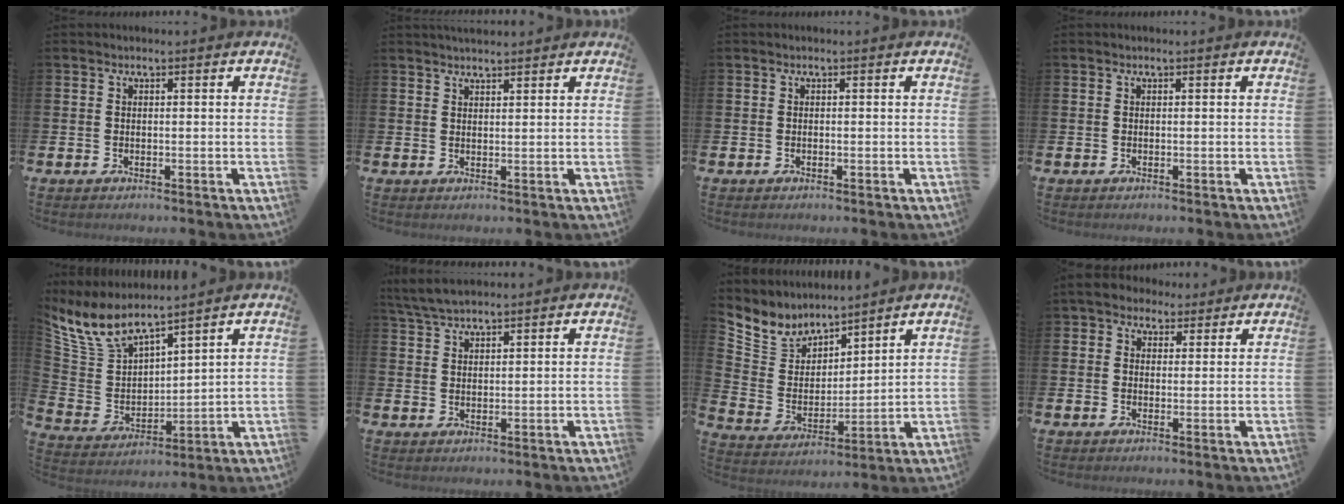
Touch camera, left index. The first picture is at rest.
{"total": 2.5, "force": [2.4, 0.4, 0.3], "torque": [-0.003, -0.009, 0.043]}
{"total": 0.0}
{"total": 0.0}
{"total": 7.8, "force": [6.8, 2.6, 2.7], "torque": [-0.095, -0.033, 0.123]}
{"total": 4.2, "force": [3.9, 0.7, 1.4], "torque": [-0.045, -0.005, 0.075]}
{"total": 6.0, "force": [5.4, 2.5, 0.1], "torque": [-0.050, -0.045, 0.096]}
{"total": 4.2, "force": [3.3, 2.5, 0.7], "torque": [-0.021, -0.006, 0.059]}